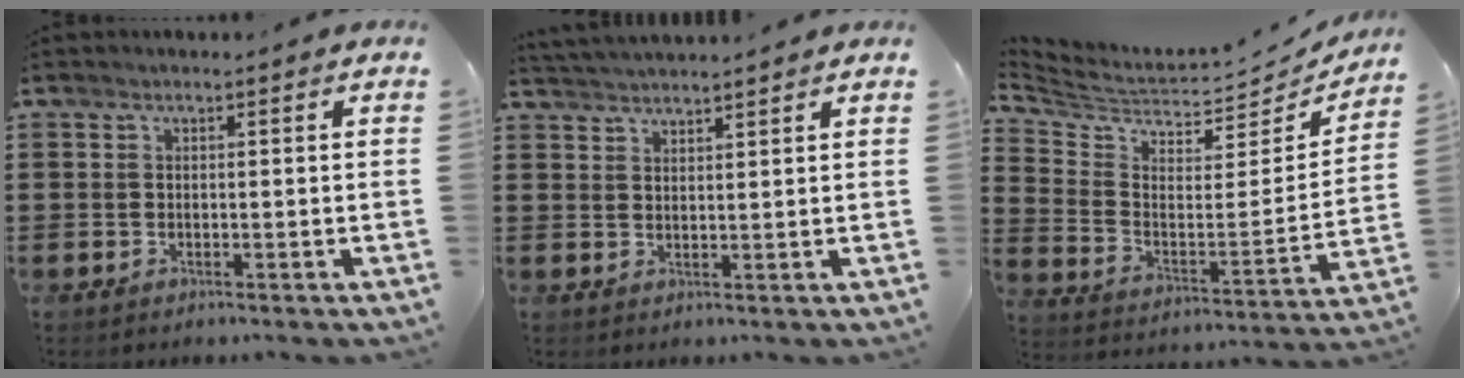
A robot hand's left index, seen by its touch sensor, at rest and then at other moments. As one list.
[{"total": 2.3, "force": [2.3, -0.4, -0.1], "torque": [-0.005, -0.006, 0.045]}, {"total": 4.2, "force": [3.6, 1.8, 1.1], "torque": [-0.051, -0.045, 0.059]}]